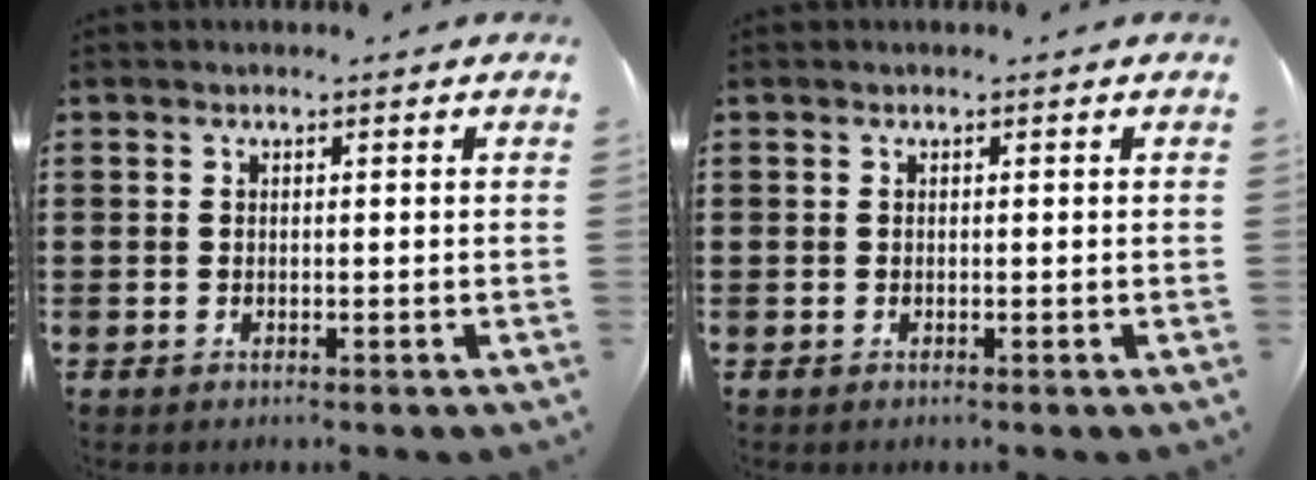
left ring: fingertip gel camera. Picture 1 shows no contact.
{"total": 0.0}